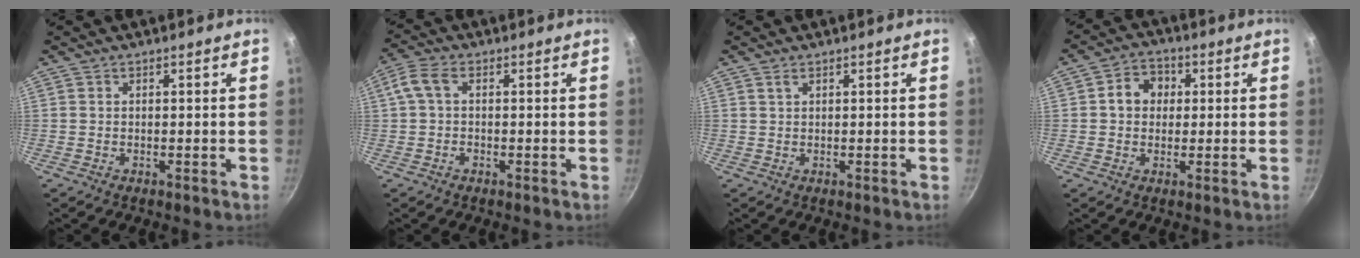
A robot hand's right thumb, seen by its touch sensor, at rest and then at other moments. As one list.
[{"total": 4.7, "force": [0.2, 3.2, 3.4], "torque": [-0.076, 0.015, -0.006]}, {"total": 0.9, "force": [0.6, 0.4, 0.6], "torque": [-0.010, -0.001, 0.012]}, {"total": 6.4, "force": [1.0, 5.4, 3.3], "torque": [-0.024, 0.012, 0.005]}]